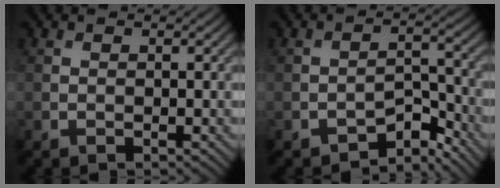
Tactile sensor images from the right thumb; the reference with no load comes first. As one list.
[{"total": 4.6, "force": [-3.8, 1.8, 2.0], "torque": [-0.022, 0.008, -0.064]}]